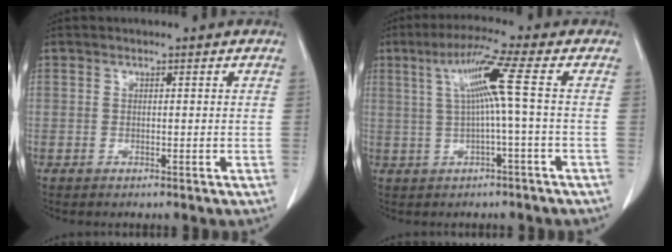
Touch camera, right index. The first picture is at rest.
{"total": 7.2, "force": [1.0, -1.4, 7.0], "torque": [-0.132, 0.021, 0.027]}